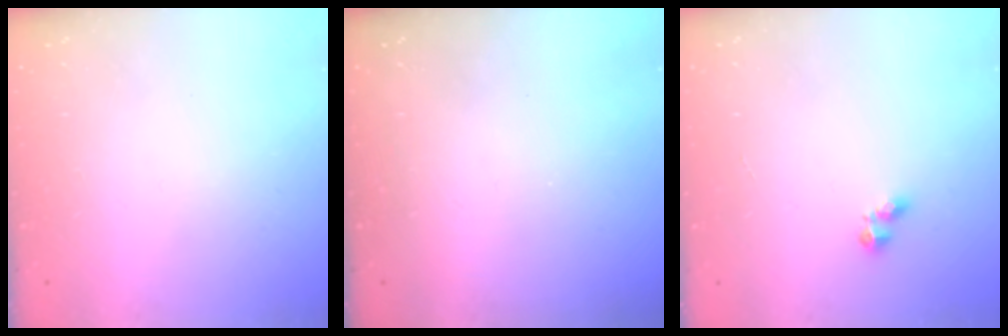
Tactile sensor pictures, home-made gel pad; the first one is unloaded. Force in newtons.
{"total": 0.0}
{"total": 2.6, "press": 2.5, "slide": 0.5}